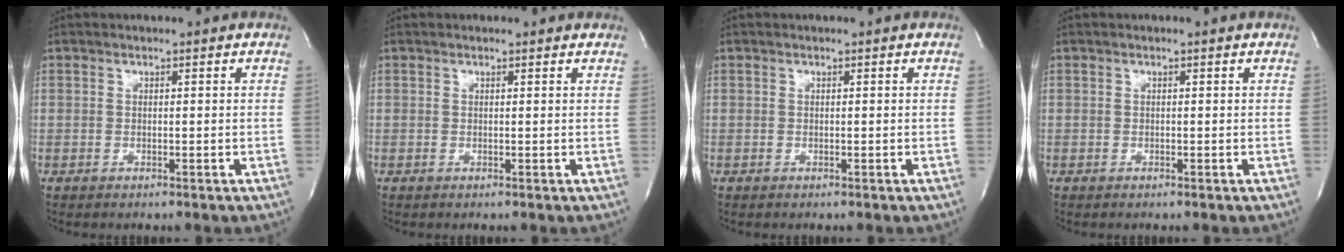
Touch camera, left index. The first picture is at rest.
{"total": 1.1, "force": [1.0, 0.4, 0.0], "torque": [-0.014, 0.005, 0.007]}
{"total": 0.0}
{"total": 0.0}